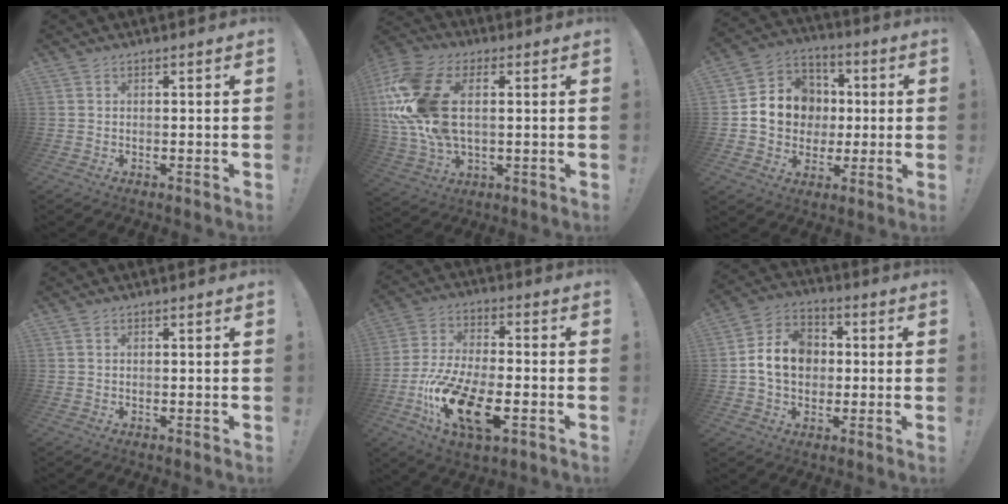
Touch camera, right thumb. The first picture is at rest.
{"total": 20.5, "force": [3.4, 12.7, 15.8], "torque": [-0.314, -0.011, 0.060]}
{"total": 13.4, "force": [0.3, 12.2, 5.7], "torque": [-0.080, 0.011, 0.018]}
{"total": 0.0}
{"total": 18.3, "force": [-7.6, 7.5, 14.8], "torque": [-0.291, 0.024, -0.123]}
{"total": 13.0, "force": [0.4, 10.4, 7.7], "torque": [-0.131, 0.015, 0.016]}